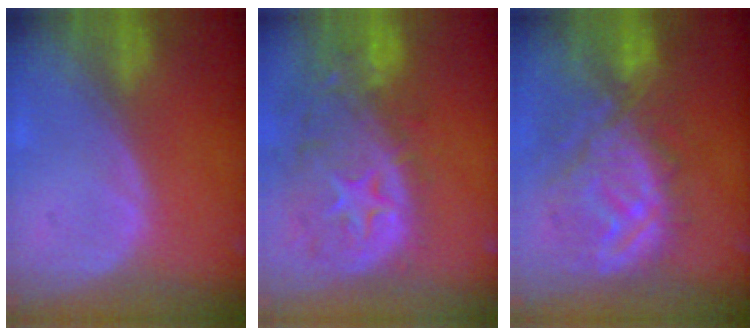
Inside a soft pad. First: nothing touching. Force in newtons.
{"total": 14.0, "press": 11.2, "slide": 8.3}
{"total": 11.2, "press": 10.4, "slide": 4.3}